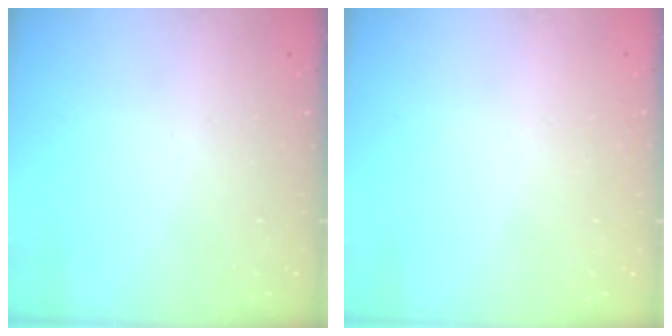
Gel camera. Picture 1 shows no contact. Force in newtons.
{"total": 1.6, "press": 1.6, "slide": 0.0}